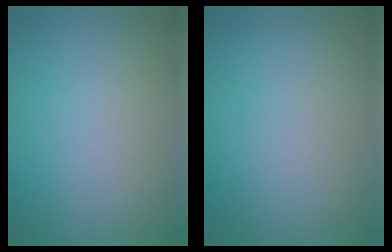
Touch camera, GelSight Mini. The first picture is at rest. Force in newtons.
{"total": 0.0}